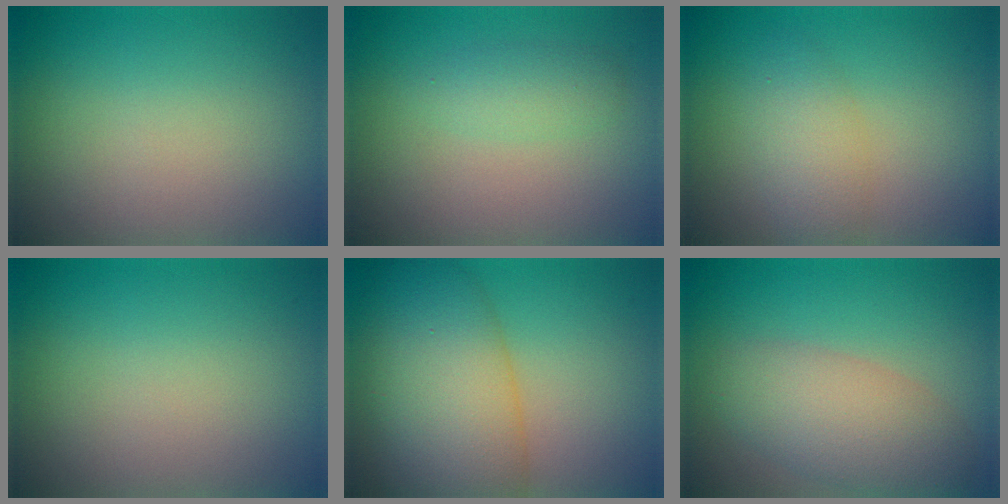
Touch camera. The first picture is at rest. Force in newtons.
{"total": 1.9, "press": 1.9, "slide": 0.1}
{"total": 2.8, "press": 2.8, "slide": 0.1}
{"total": 0.0}
{"total": 10.2, "press": 10.2, "slide": 0.4}
{"total": 4.9, "press": 4.9, "slide": 0.3}